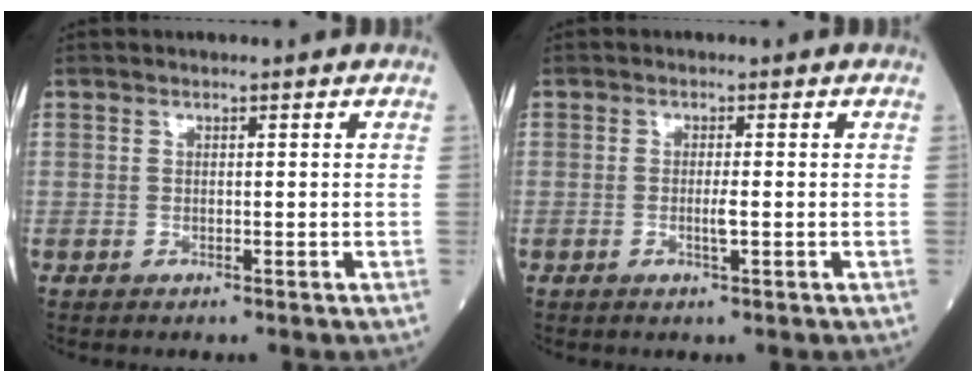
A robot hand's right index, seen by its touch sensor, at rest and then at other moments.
{"total": 1.7, "force": [-0.4, -0.1, 1.7], "torque": [-0.035, -0.003, -0.008]}